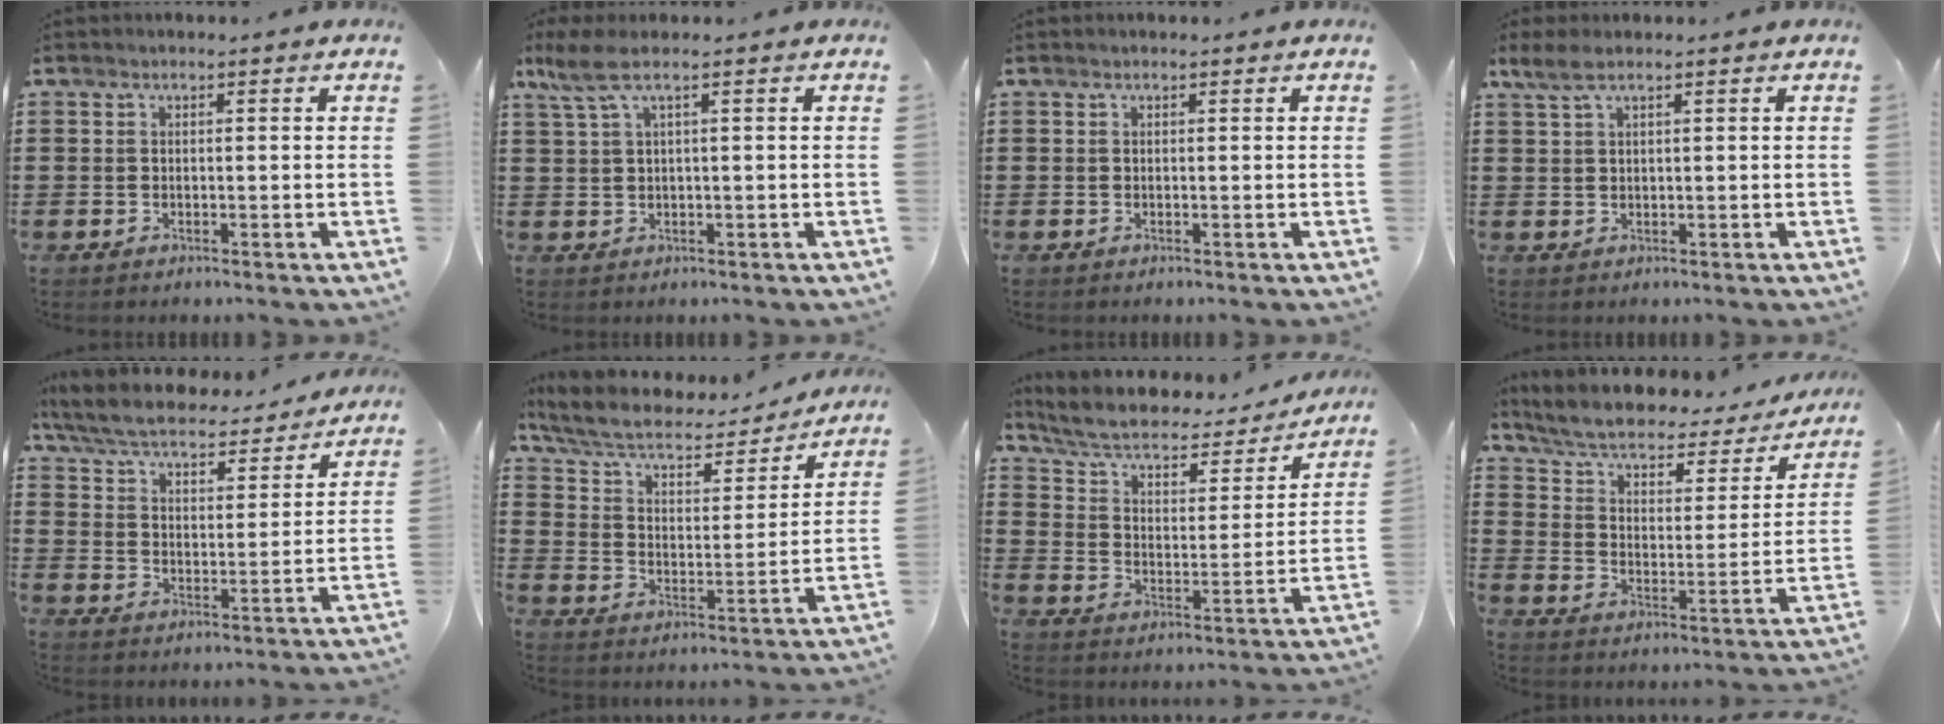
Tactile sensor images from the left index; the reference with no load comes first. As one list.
[{"total": 3.6, "force": [1.2, 0.4, 3.4], "torque": [-0.091, -0.008, 0.012]}, {"total": 0.0}, {"total": 2.5, "force": [1.4, 0.6, 2.0], "torque": [-0.050, 0.001, 0.023]}, {"total": 5.8, "force": [5.5, 0.6, 2.0], "torque": [-0.065, -0.037, 0.090]}, {"total": 6.5, "force": [5.3, 2.2, 3.0], "torque": [-0.083, -0.032, 0.089]}, {"total": 5.3, "force": [4.1, 2.1, 2.7], "torque": [-0.073, -0.025, 0.064]}, {"total": 4.8, "force": [3.5, 1.9, 2.7], "torque": [-0.070, -0.023, 0.053]}]